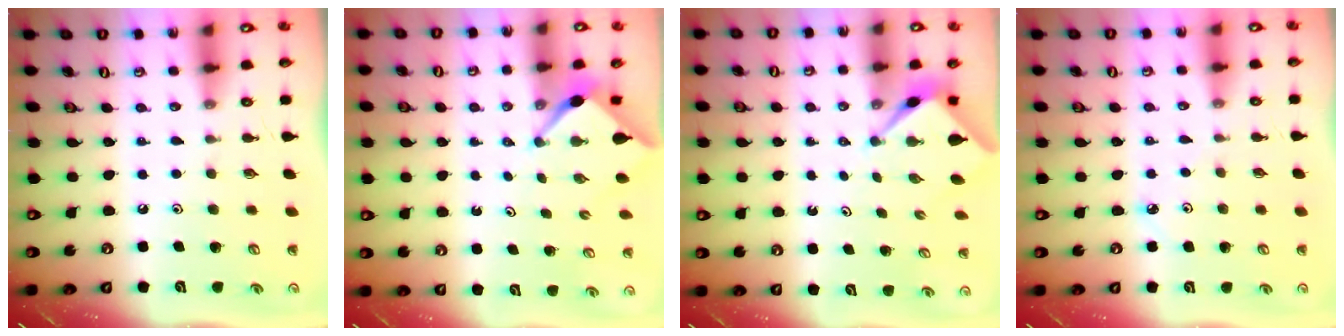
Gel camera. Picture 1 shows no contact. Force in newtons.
{"total": 2.4, "press": 2.4, "slide": 0.2}
{"total": 2.6, "press": 2.6, "slide": 0.3}
{"total": 2.2, "press": 2.2, "slide": 0.2}